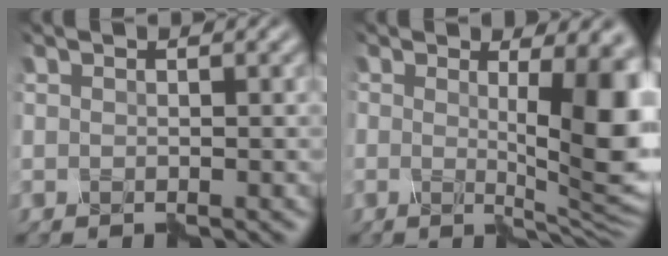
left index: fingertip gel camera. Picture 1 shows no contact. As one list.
[{"total": 9.2, "force": [0.4, 2.8, 8.8], "torque": [-0.107, -0.005, 0.014]}]